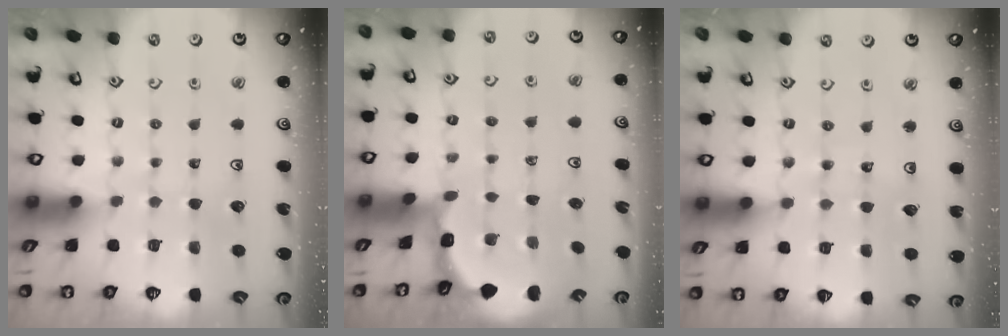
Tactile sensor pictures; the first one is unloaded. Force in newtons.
{"total": 2.0, "press": 2.0, "slide": 0.2}
{"total": 5.9, "press": 5.9, "slide": 0.7}